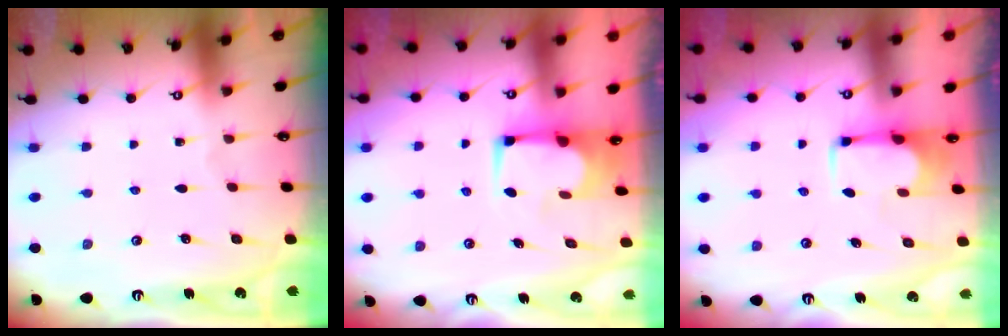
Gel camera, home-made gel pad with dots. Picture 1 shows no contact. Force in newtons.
{"total": 5.7, "press": 5.7, "slide": 0.4}
{"total": 1.8, "press": 1.6, "slide": 0.9}